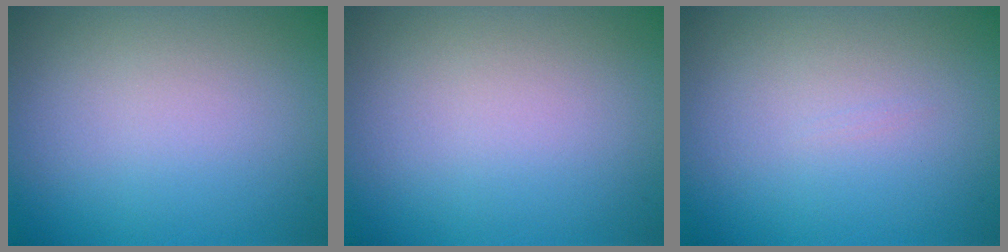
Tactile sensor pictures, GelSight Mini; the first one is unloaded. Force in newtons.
{"total": 0.0}
{"total": 0.0}